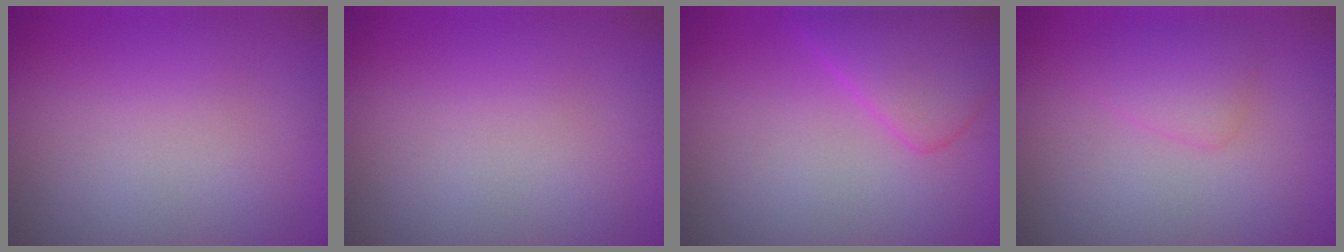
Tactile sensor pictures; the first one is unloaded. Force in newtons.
{"total": 0.0}
{"total": 4.0, "press": 4.0, "slide": 0.3}
{"total": 1.8, "press": 1.8, "slide": 0.0}